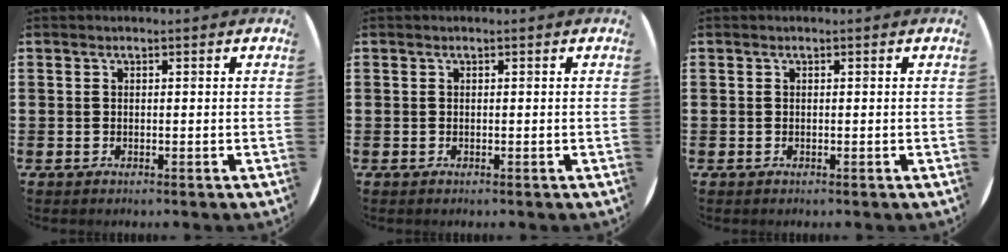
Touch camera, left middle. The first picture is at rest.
{"total": 0.0}
{"total": 0.0}